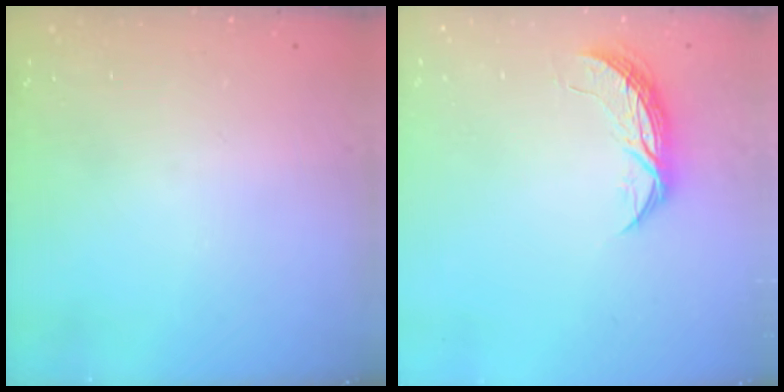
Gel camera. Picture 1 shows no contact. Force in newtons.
{"total": 7.1, "press": 7.1, "slide": 0.4}